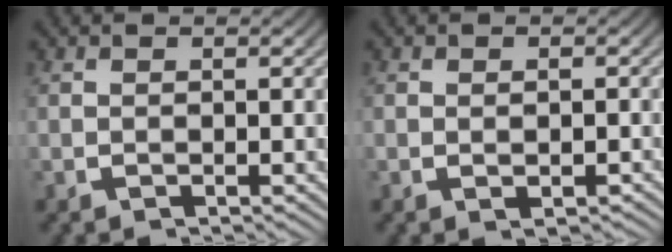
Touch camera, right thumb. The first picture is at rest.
{"total": 1.4, "force": [-0.4, 0.9, 0.9], "torque": [-0.016, -0.006, -0.006]}